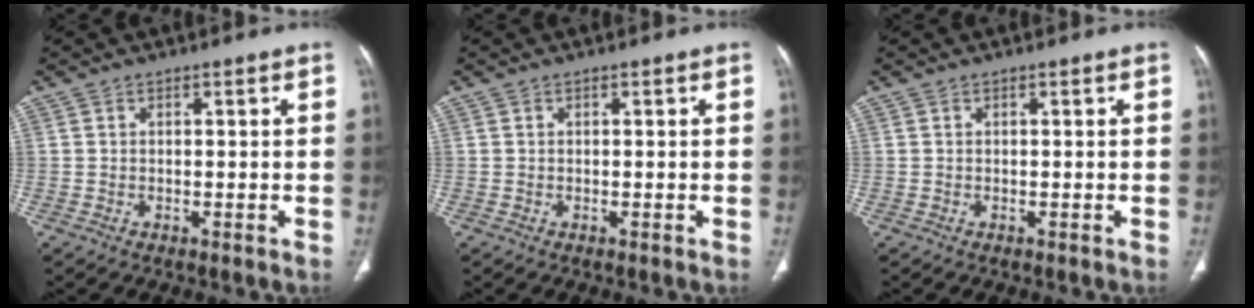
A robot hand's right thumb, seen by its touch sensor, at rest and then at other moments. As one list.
[{"total": 0.0}, {"total": 0.0}]